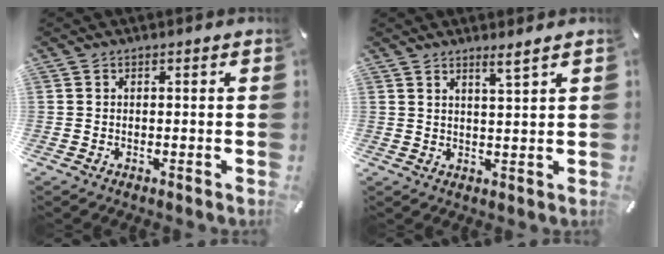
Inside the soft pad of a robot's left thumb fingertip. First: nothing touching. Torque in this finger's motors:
{"motor_torque": [0.30, -0.16, -0.17, -0.16, 0.04]}